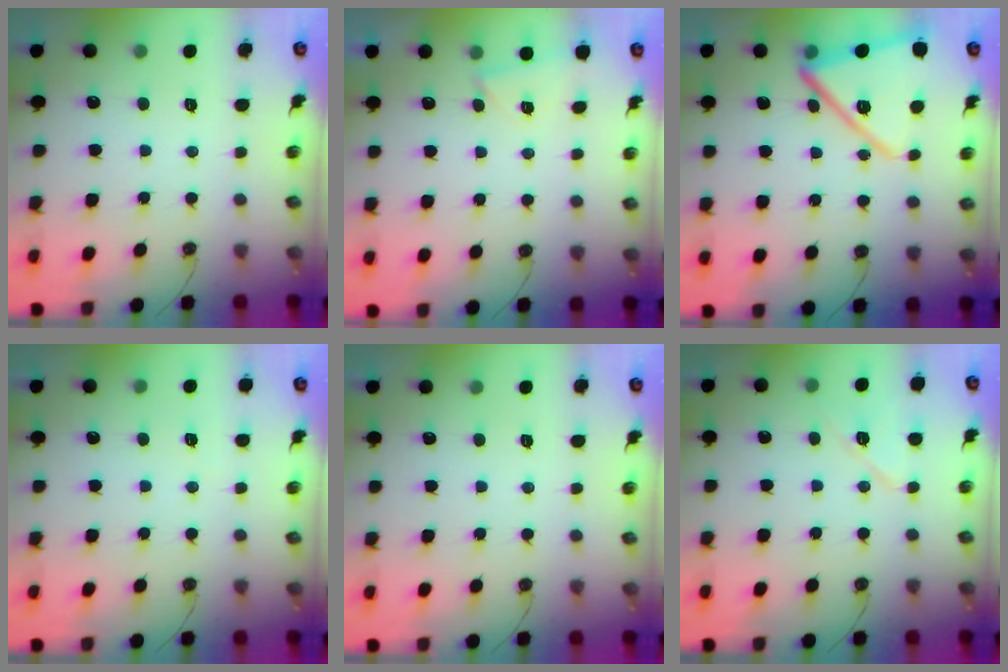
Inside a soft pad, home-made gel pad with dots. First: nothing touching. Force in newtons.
{"total": 2.6, "press": 2.5, "slide": 0.3}
{"total": 16.6, "press": 16.5, "slide": 1.9}
{"total": 2.7, "press": 2.6, "slide": 0.7}
{"total": 0.0}
{"total": 8.1, "press": 8.0, "slide": 1.2}